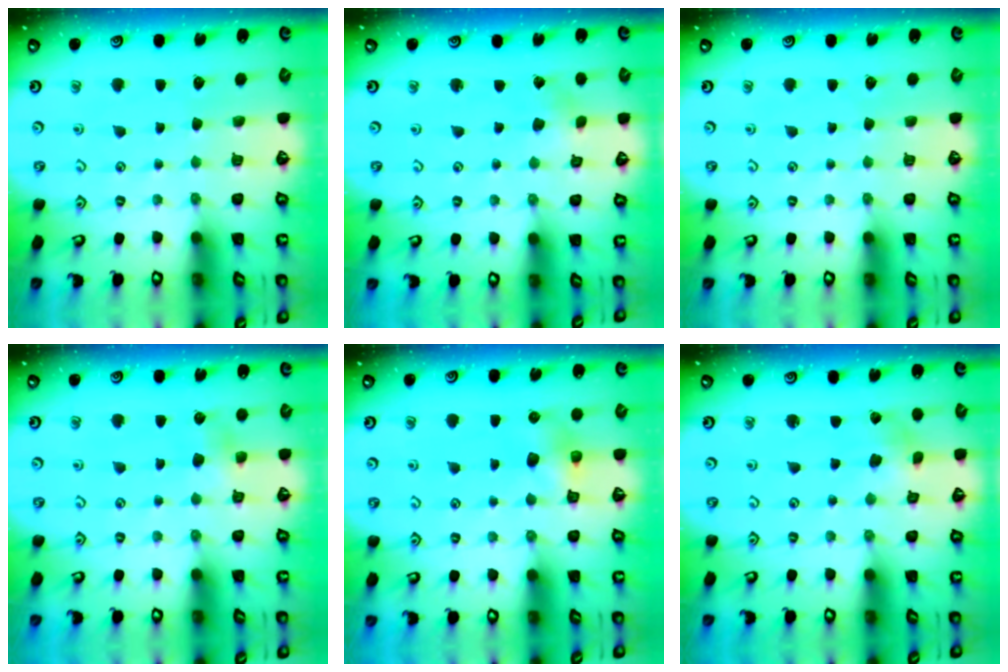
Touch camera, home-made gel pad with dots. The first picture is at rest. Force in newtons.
{"total": 1.3, "press": 1.3, "slide": 0.2}
{"total": 0.0}
{"total": 6.9, "press": 6.8, "slide": 0.8}
{"total": 6.3, "press": 6.3, "slide": 0.4}
{"total": 2.5, "press": 2.4, "slide": 0.5}